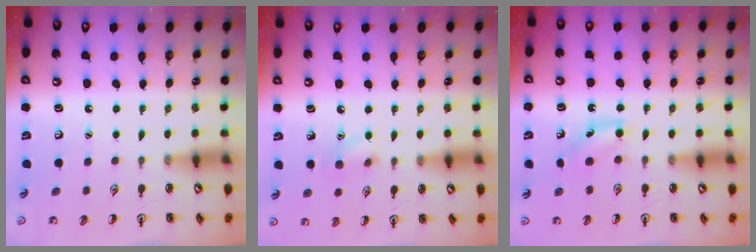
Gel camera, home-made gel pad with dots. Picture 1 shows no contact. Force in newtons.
{"total": 6.6, "press": 6.3, "slide": 2.0}
{"total": 3.9, "press": 3.7, "slide": 1.3}